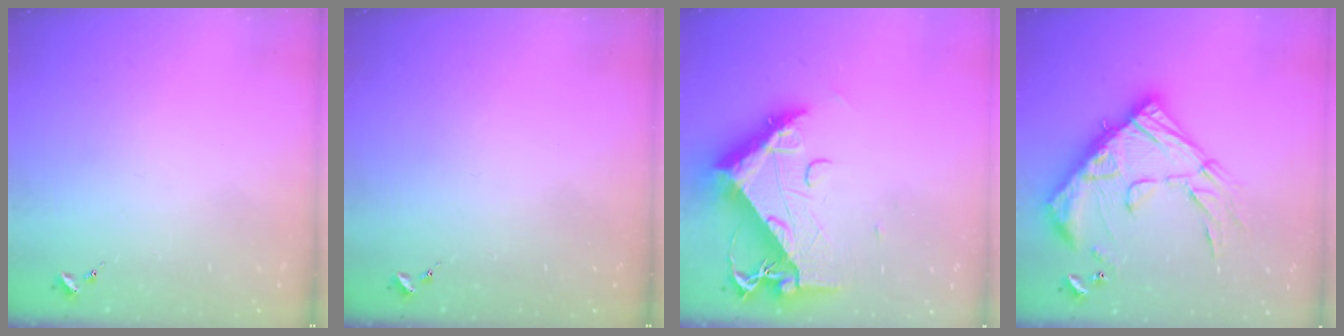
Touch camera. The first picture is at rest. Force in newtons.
{"total": 0.0}
{"total": 15.2, "press": 15.1, "slide": 1.3}
{"total": 24.5, "press": 24.4, "slide": 2.2}